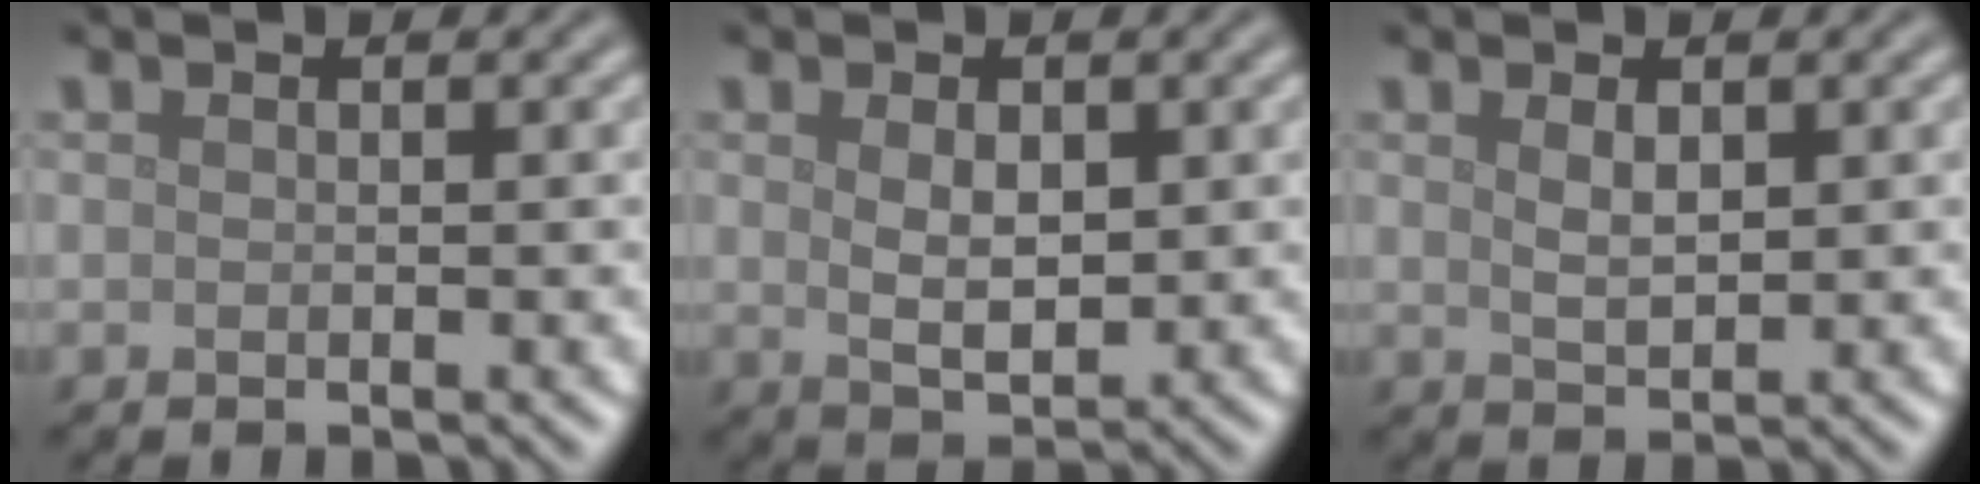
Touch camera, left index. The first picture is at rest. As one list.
[{"total": 3.0, "force": [0.6, 1.7, 2.4], "torque": [-0.049, -0.005, 0.015]}, {"total": 1.9, "force": [0.7, 0.9, 1.5], "torque": [-0.031, -0.003, 0.018]}]